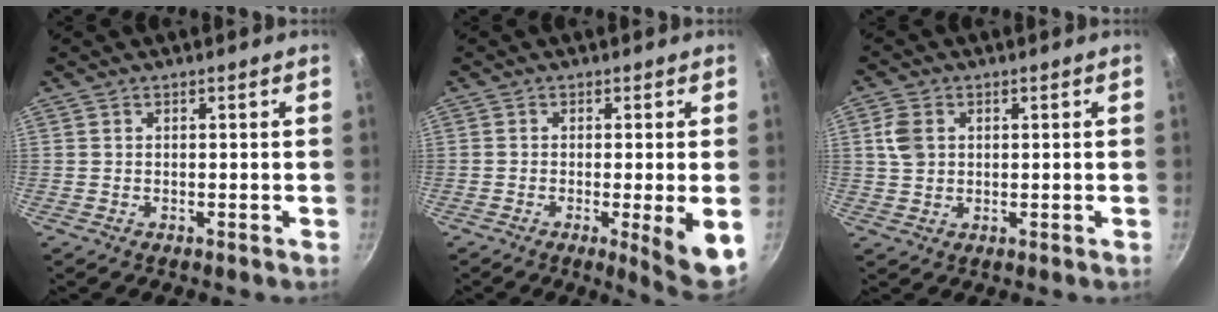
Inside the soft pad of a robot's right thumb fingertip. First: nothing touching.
{"total": 6.8, "force": [-1.6, 0.4, 6.6], "torque": [-0.093, -0.008, -0.020]}
{"total": 4.9, "force": [1.2, 3.8, 2.9], "torque": [-0.046, 0.001, 0.021]}